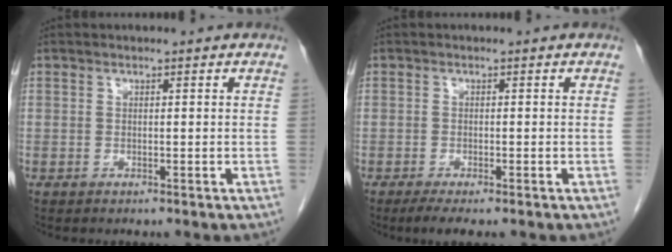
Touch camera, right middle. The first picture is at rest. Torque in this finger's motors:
{"motor_torque": [0.81, -0.32, 0.17, 0.01]}